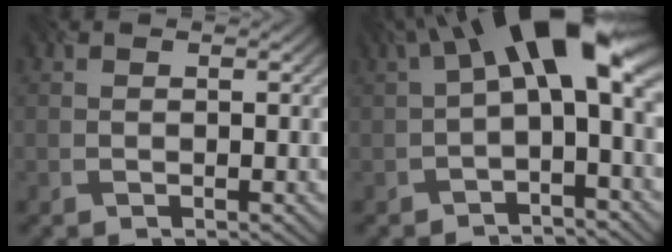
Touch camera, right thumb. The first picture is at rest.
{"total": 12.1, "force": [2.1, 4.8, 10.9], "torque": [-0.170, 0.015, 0.029]}